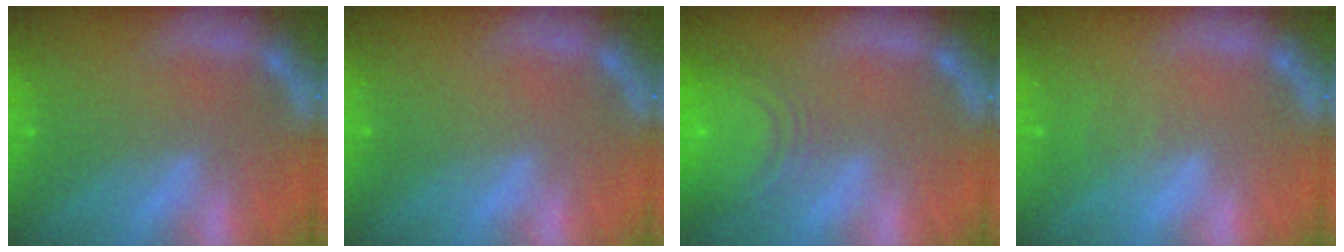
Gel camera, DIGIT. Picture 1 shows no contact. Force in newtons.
{"total": 0.0}
{"total": 9.1}
{"total": 0.9}